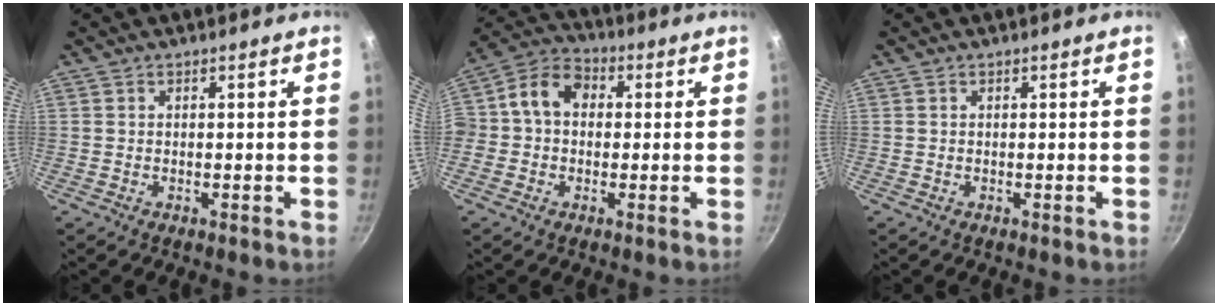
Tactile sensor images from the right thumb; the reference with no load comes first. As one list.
[{"total": 9.1, "force": [0.5, 7.4, 5.3], "torque": [-0.066, 0.024, -0.016]}, {"total": 0.0}]